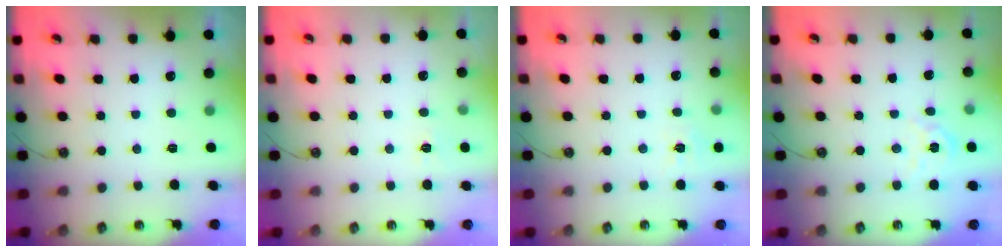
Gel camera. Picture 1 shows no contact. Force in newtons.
{"total": 5.7, "press": 5.7, "slide": 0.6}
{"total": 6.5, "press": 6.4, "slide": 0.7}
{"total": 4.1, "press": 4.1, "slide": 0.6}